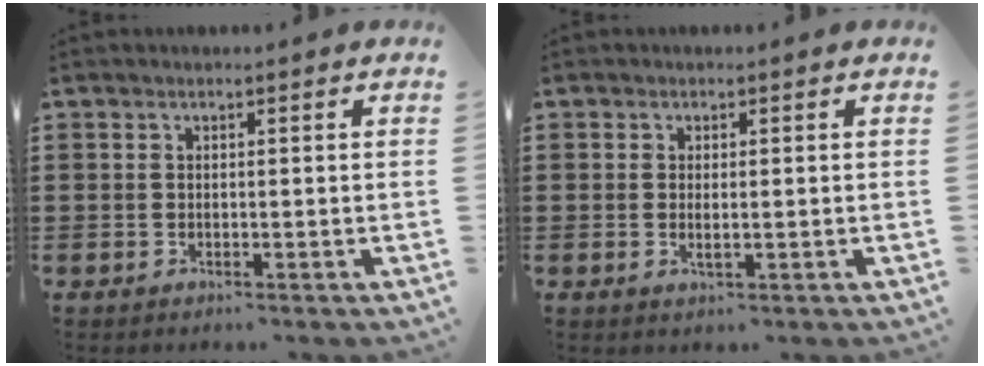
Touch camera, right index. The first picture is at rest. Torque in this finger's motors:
{"motor_torque": [0.65, 1.49, 0.00, 0.00]}